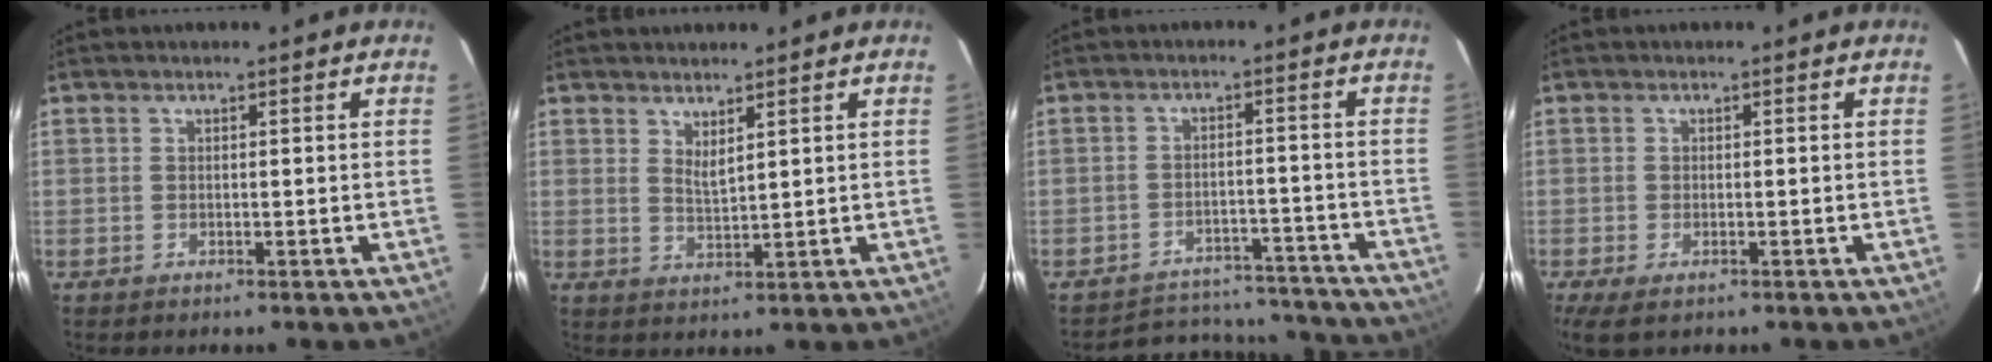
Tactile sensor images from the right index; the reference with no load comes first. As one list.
[{"total": 2.8, "force": [2.1, 0.4, 1.8], "torque": [-0.032, -0.005, 0.035]}, {"total": 16.5, "force": [-15.2, 5.5, 3.3], "torque": [-0.072, 0.037, -0.184]}, {"total": 4.9, "force": [-2.9, 2.0, 3.5], "torque": [-0.075, -0.019, -0.047]}]